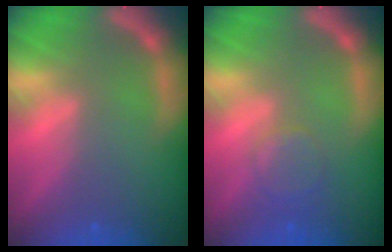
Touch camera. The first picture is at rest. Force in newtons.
{"total": 2.9}